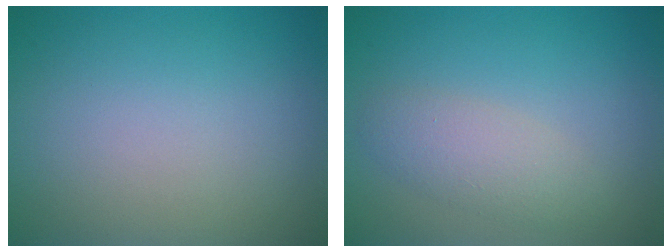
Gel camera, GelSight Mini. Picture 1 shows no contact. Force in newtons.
{"total": 2.6, "press": 2.6, "slide": 0.1}